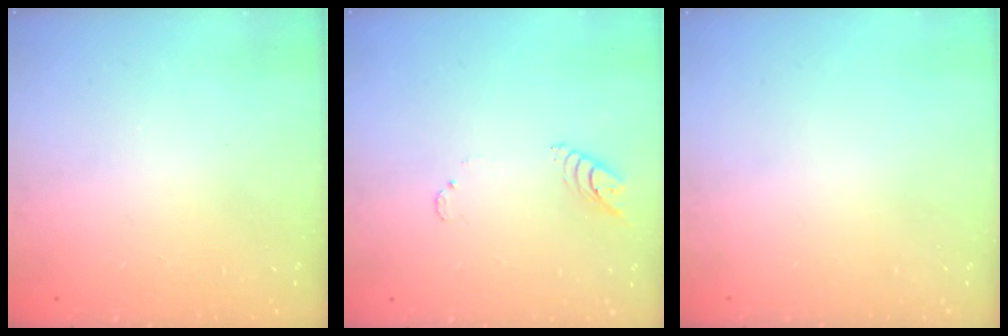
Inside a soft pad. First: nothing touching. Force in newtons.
{"total": 4.2, "press": 4.1, "slide": 0.4}
{"total": 0.0}